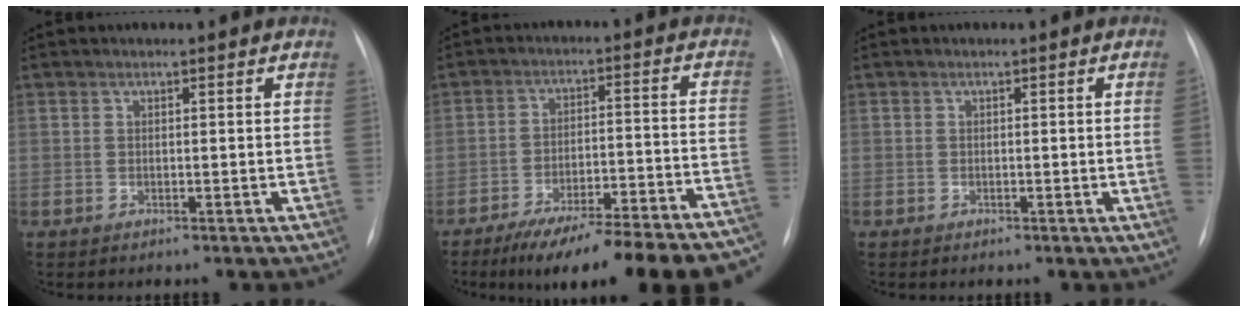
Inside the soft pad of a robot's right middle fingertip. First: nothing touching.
{"total": 24.3, "force": [-20.5, 3.0, 12.6], "torque": [-0.126, 0.003, -0.288]}
{"total": 1.7, "force": [-0.4, -0.6, 1.6], "torque": [-0.018, 0.000, -0.008]}